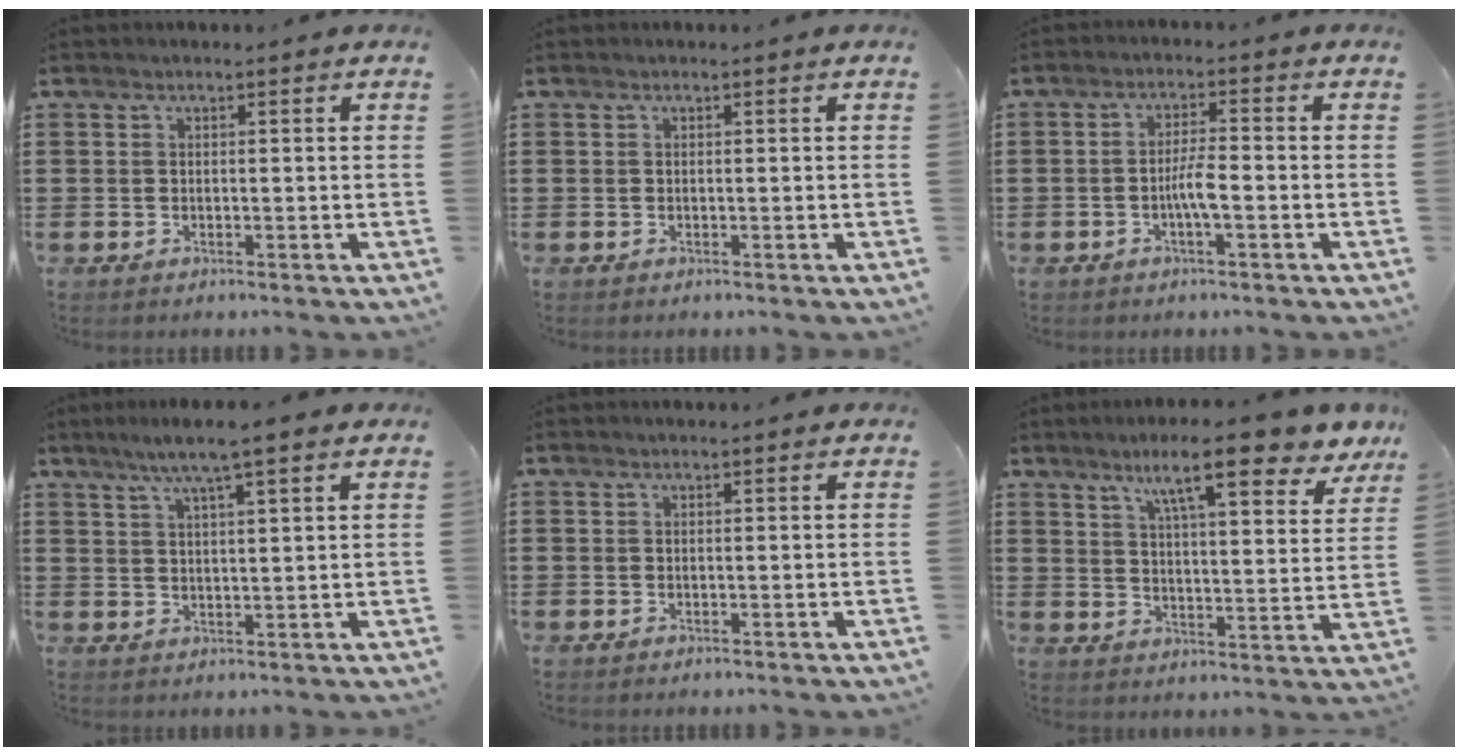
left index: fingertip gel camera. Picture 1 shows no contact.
{"total": 0.0}
{"total": 3.9, "force": [-1.4, 0.7, 3.6], "torque": [-0.079, -0.001, -0.030]}
{"total": 5.8, "force": [4.2, 0.1, 4.0], "torque": [-0.087, -0.005, 0.072]}
{"total": 0.0}
{"total": 11.2, "force": [8.3, 1.1, 7.4], "torque": [-0.132, -0.032, 0.136]}